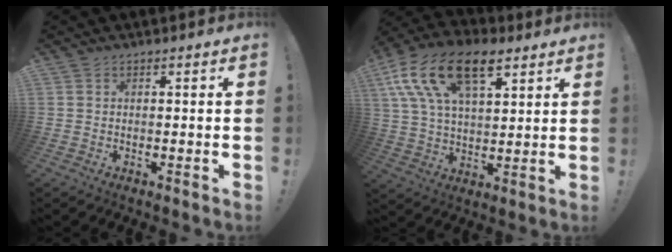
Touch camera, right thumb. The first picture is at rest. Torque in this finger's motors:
{"motor_torque": [2.50, 2.51, 0.49, 0.26, 0.29]}